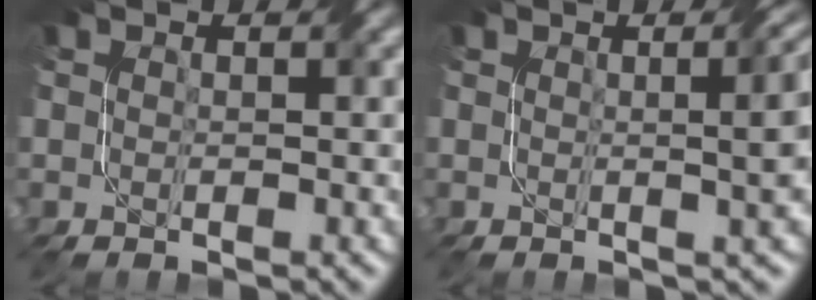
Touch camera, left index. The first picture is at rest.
{"total": 7.7, "force": [0.9, 3.2, 7.0], "torque": [-0.027, 0.024, 0.002]}